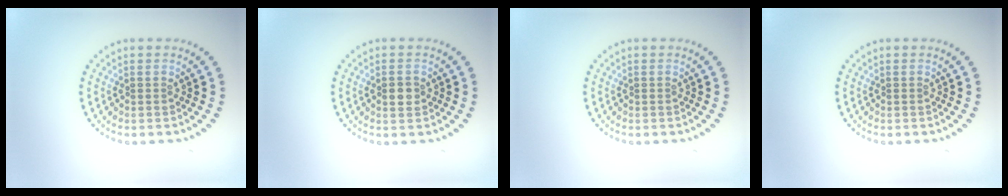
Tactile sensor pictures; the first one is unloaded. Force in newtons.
{"total": 1.6, "press": 1.6, "slide": 0.3}
{"total": 0.0}
{"total": 0.0}